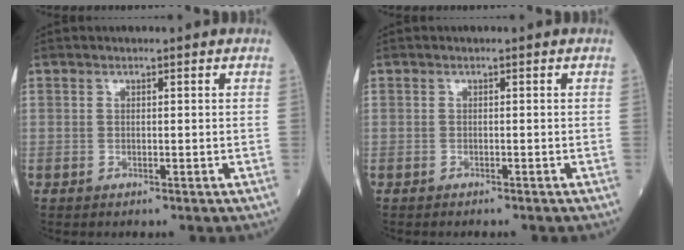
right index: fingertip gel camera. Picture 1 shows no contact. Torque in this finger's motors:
{"motor_torque": [-0.10, -0.06, -0.03, 0.00]}